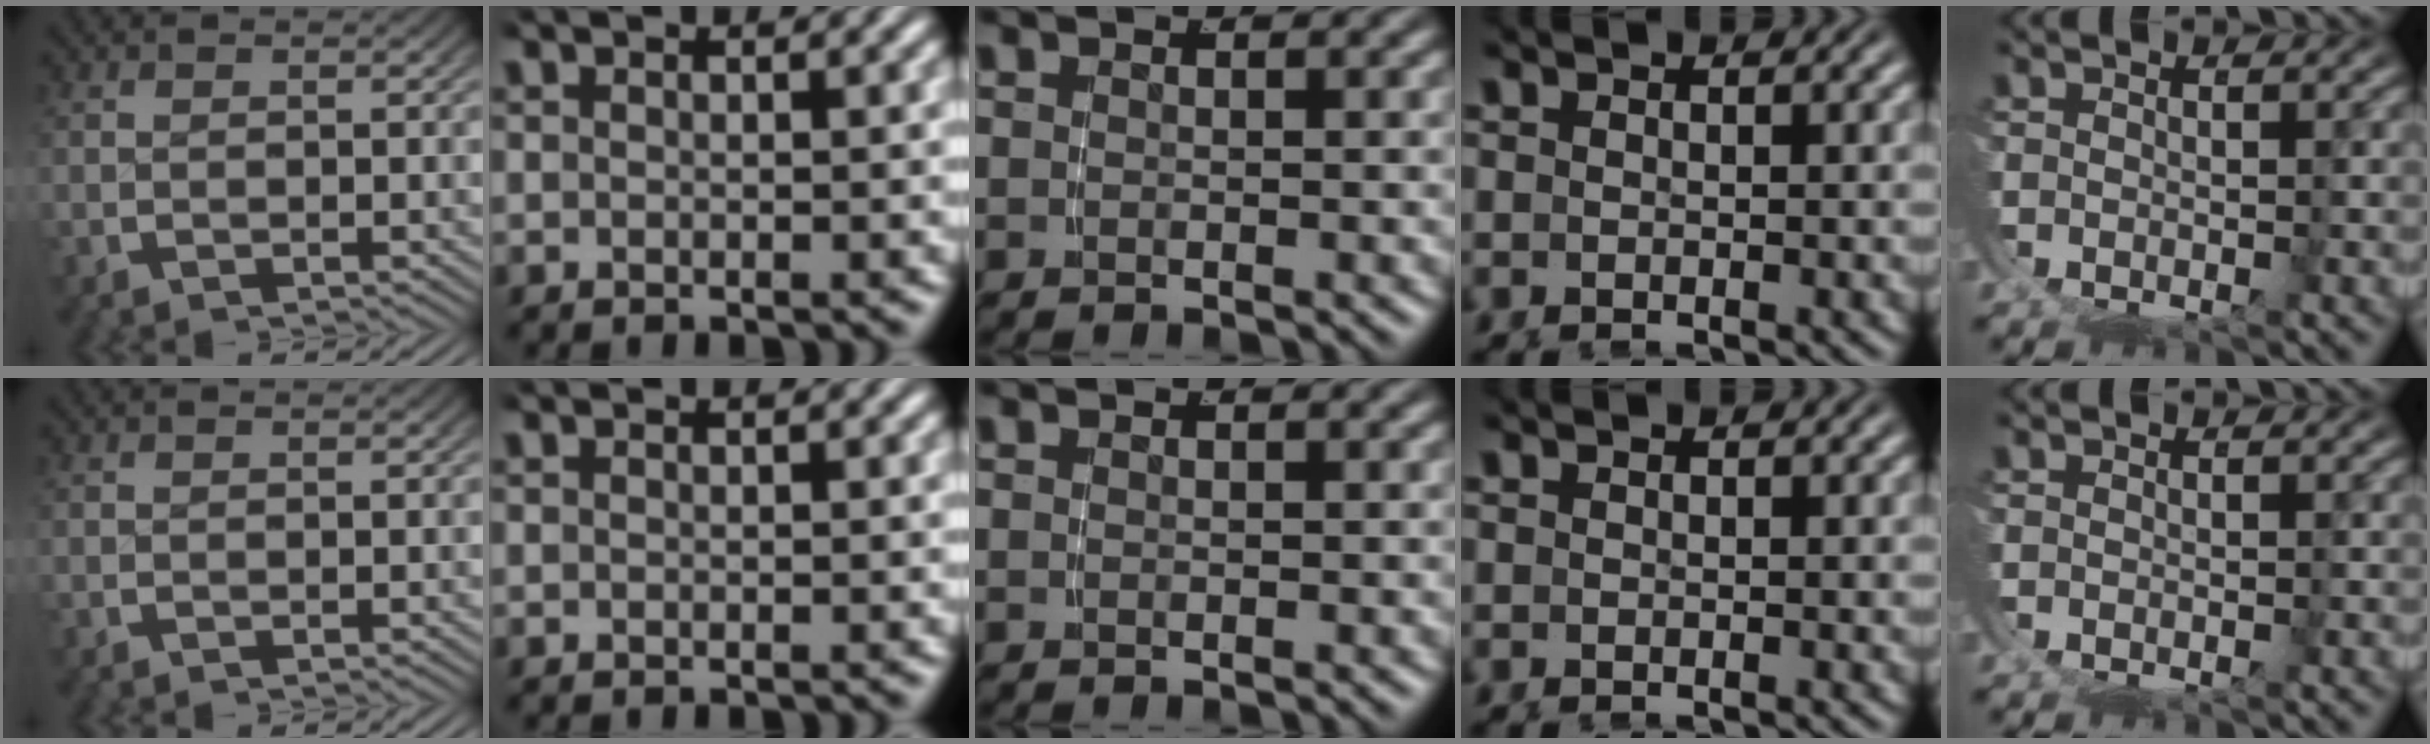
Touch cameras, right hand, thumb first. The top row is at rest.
{}